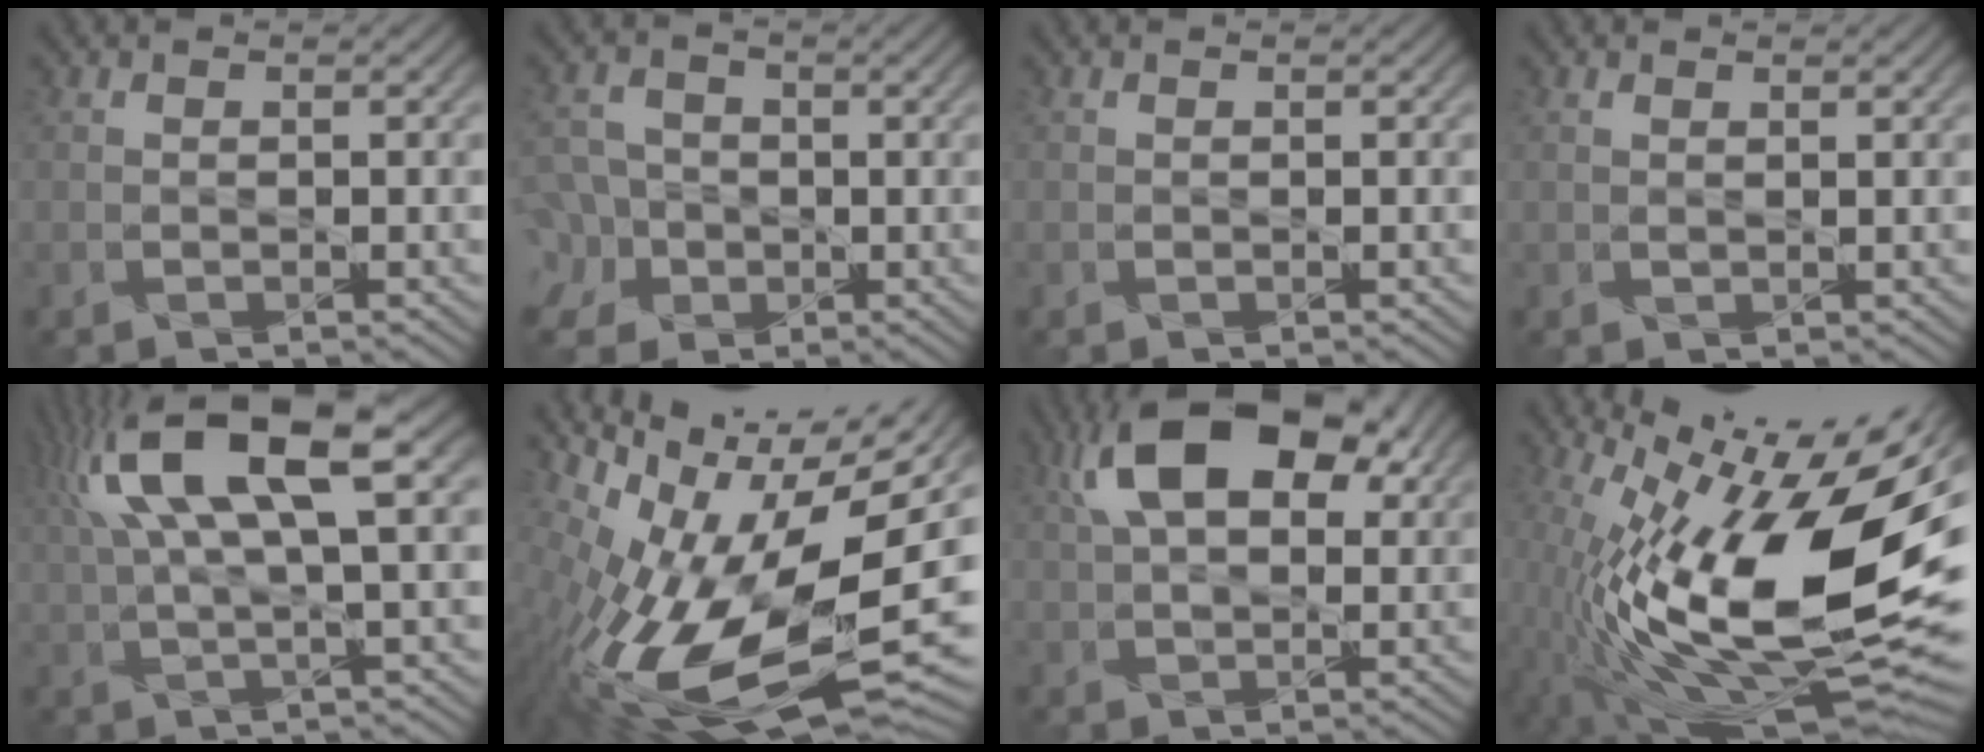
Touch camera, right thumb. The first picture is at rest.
{"total": 5.3, "force": [-1.3, 4.6, 2.1], "torque": [-0.054, -0.002, -0.039]}
{"total": 0.0}
{"total": 0.7, "force": [0.7, -0.1, 0.0], "torque": [0.000, 0.002, 0.010]}
{"total": 14.0, "force": [5.7, 3.6, 12.2], "torque": [-0.251, 0.021, 0.107]}
{"total": 17.8, "force": [-2.0, 7.7, 16.0], "torque": [-0.290, -0.015, -0.028]}
{"total": 13.7, "force": [5.6, 7.1, 10.3], "torque": [-0.190, 0.026, 0.080]}
{"total": 20.6, "force": [0.2, 7.1, 19.4], "torque": [-0.338, -0.015, -0.002]}